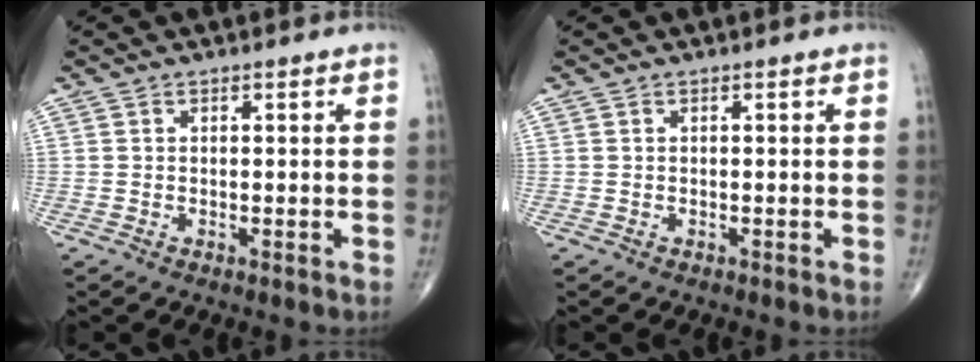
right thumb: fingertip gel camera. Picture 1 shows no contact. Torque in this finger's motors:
{"motor_torque": [-0.02, 0.02, -0.01, 0.00, -0.01]}